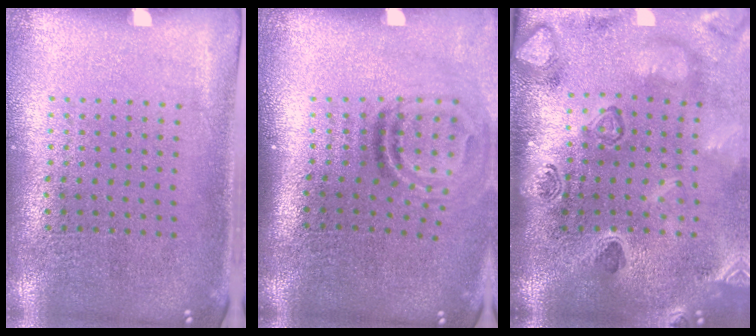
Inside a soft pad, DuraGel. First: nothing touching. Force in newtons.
{"total": 1.8, "press": 1.0, "slide": 1.5}
{"total": 4.4, "press": 3.1, "slide": 3.1}